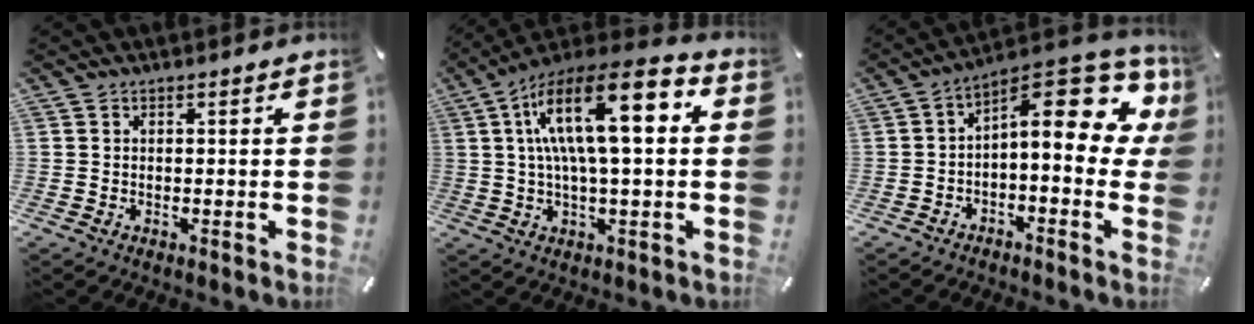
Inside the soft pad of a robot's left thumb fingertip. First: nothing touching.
{"total": 18.6, "force": [4.3, 6.4, 16.9], "torque": [-0.297, -0.012, 0.062]}
{"total": 13.4, "force": [4.9, 5.8, 11.1], "torque": [-0.142, -0.055, 0.077]}